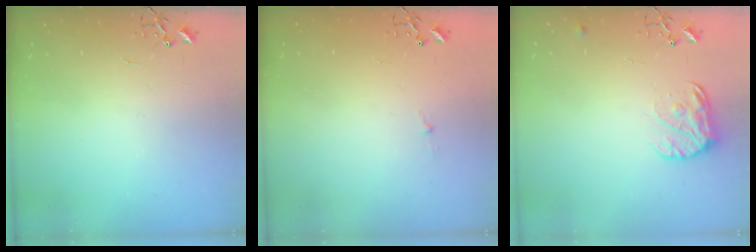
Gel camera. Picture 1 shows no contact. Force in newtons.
{"total": 2.7, "press": 2.7, "slide": 0.3}
{"total": 11.5, "press": 11.5, "slide": 0.6}